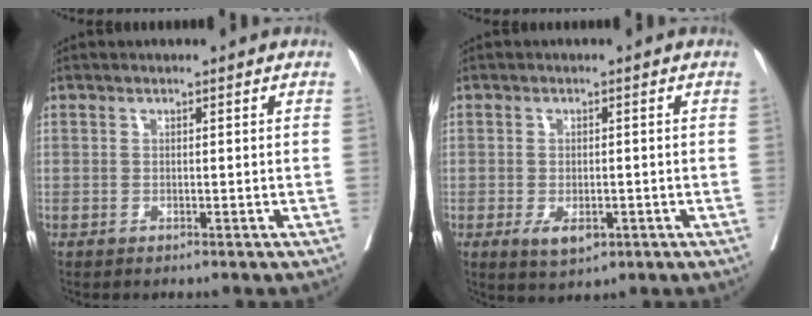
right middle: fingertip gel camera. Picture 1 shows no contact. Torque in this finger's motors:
{"motor_torque": [0.78, -0.35, 0.29, 0.03]}